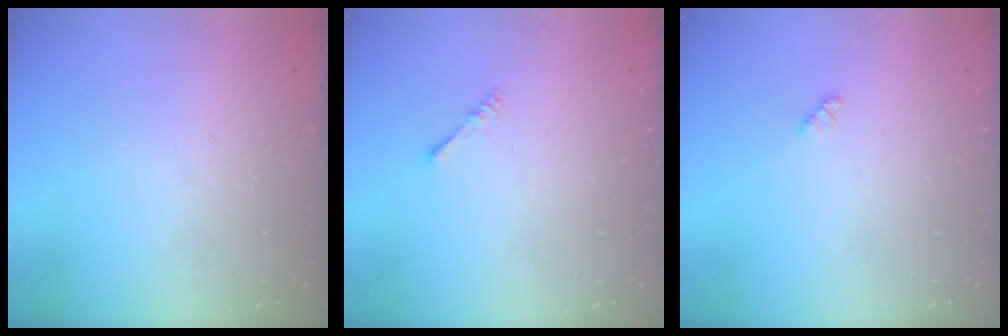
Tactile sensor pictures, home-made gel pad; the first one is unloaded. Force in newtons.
{"total": 1.6, "press": 1.6, "slide": 0.4}
{"total": 2.9, "press": 2.9, "slide": 0.3}